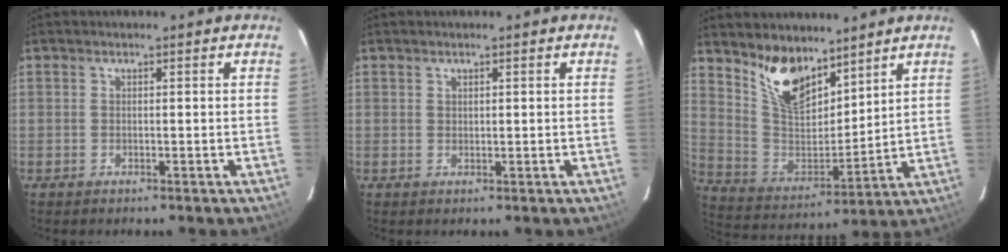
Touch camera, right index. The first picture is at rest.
{"total": 0.6, "force": [0.5, 0.4, 0.2], "torque": [-0.002, 0.002, 0.009]}
{"total": 13.2, "force": [9.6, 5.9, 6.8], "torque": [-0.135, -0.001, 0.193]}